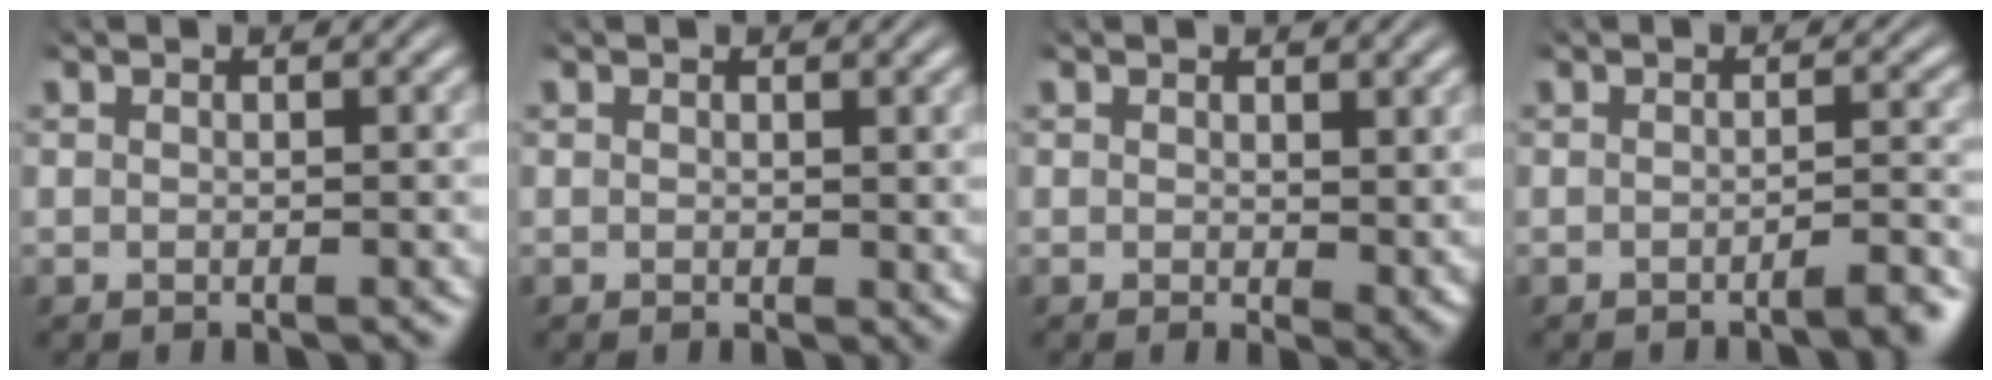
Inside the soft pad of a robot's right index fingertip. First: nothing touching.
{"total": 0.7, "force": [0.3, 0.4, 0.5], "torque": [-0.003, -0.006, 0.007]}
{"total": 1.6, "force": [0.4, 0.7, 1.4], "torque": [-0.015, -0.013, 0.010]}
{"total": 2.0, "force": [-1.6, 0.1, 1.1], "torque": [-0.014, 0.004, -0.032]}